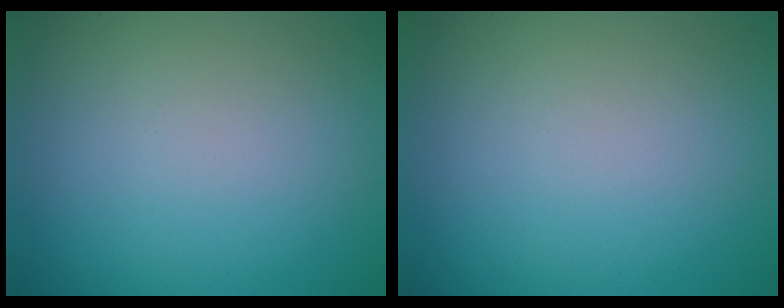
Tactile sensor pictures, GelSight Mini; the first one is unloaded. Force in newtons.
{"total": 0.0}